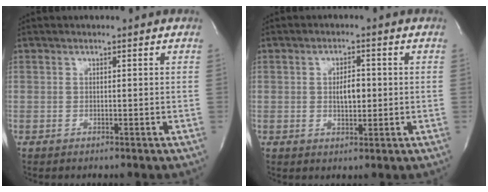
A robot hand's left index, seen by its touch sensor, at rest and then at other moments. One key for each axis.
{"total": 3.5, "fx": -0.3, "fy": 1.6, "fz": 3.1, "tx": -0.050, "ty": -0.009, "tz": -0.003}